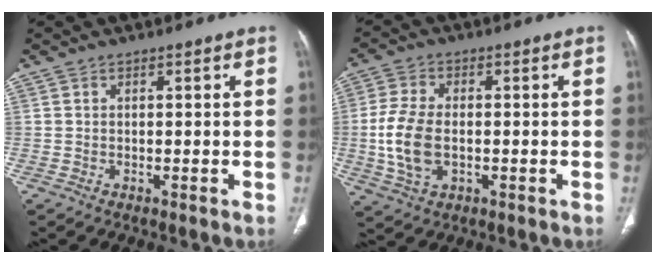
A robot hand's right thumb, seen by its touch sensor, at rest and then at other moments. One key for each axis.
{"total": 9.6, "fx": -1.1, "fy": 5.8, "fz": 7.6, "tx": -0.163, "ty": 0.005, "tz": -0.020}